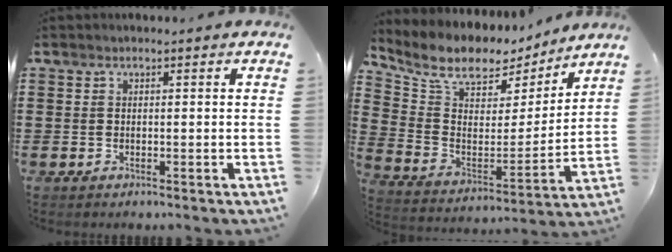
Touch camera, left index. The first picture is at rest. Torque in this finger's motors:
{"motor_torque": [1.39, -0.75, 0.30, 0.14]}